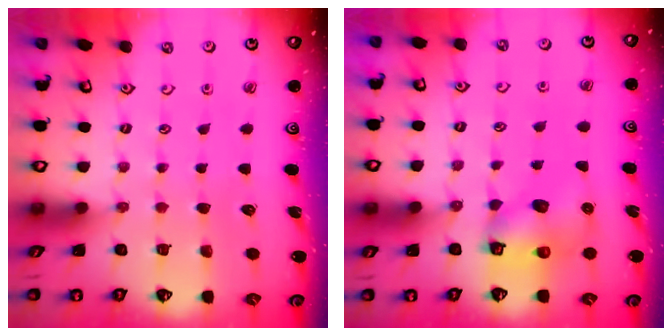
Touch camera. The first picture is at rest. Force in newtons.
{"total": 7.0, "press": 7.0, "slide": 0.1}